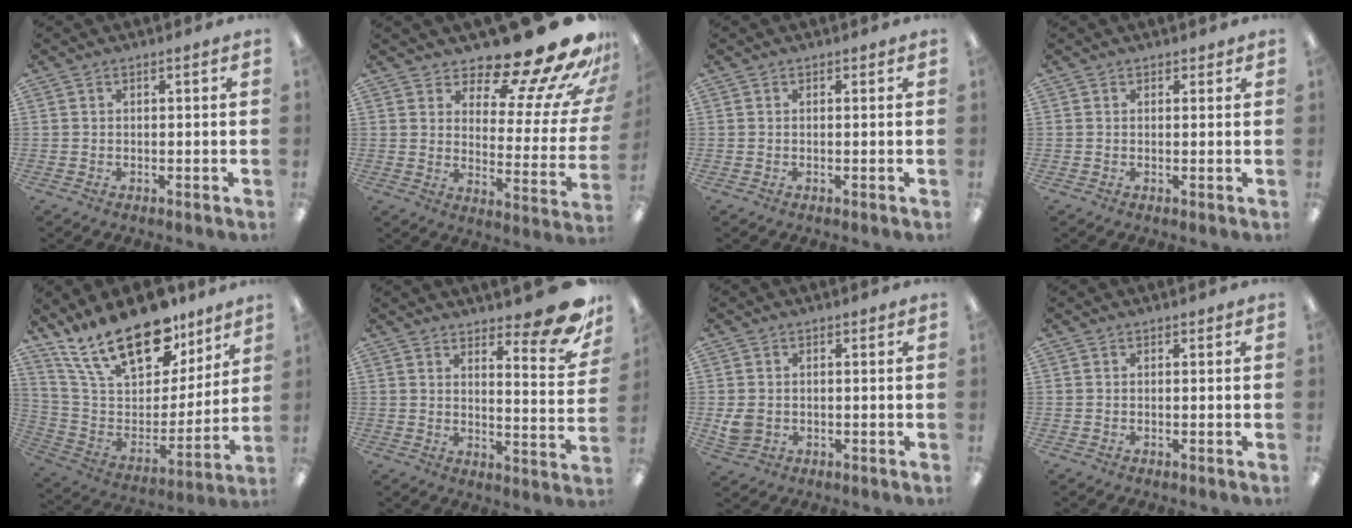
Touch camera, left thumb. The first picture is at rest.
{"total": 19.4, "force": [15.5, 5.5, 10.4], "torque": [-0.134, -0.123, 0.248]}
{"total": 0.0}
{"total": 1.1, "force": [0.8, 0.7, 0.1], "torque": [0.006, -0.001, 0.013]}
{"total": 24.2, "force": [16.7, 11.1, 13.5], "torque": [-0.245, -0.106, 0.298]}
{"total": 13.7, "force": [10.9, 3.4, 7.6], "torque": [-0.091, -0.086, 0.181]}
{"total": 4.5, "force": [0.0, 4.0, 2.0], "torque": [-0.020, 0.003, 0.003]}
{"total": 0.0}